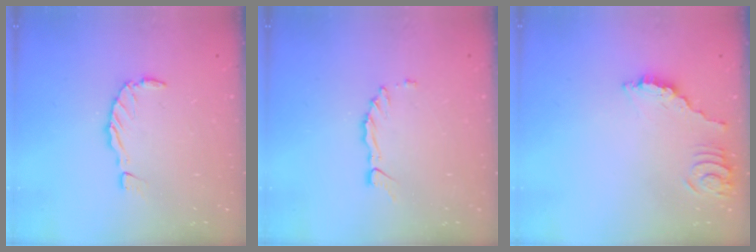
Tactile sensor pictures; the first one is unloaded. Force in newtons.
{"total": 1.5, "press": 1.5, "slide": 0.4}
{"total": 3.0, "press": 3.0, "slide": 0.1}